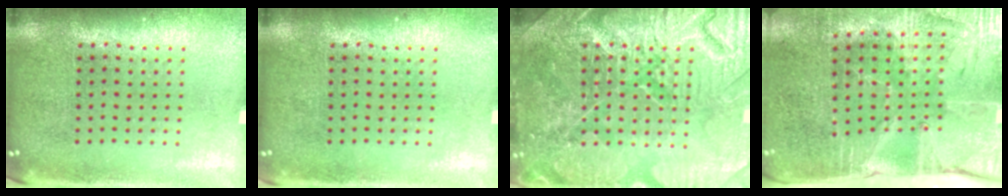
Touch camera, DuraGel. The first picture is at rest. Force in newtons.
{"total": 0.7, "press": 0.7, "slide": 0.1}
{"total": 5.6, "press": 5.6, "slide": 0.6}
{"total": 4.4, "press": 3.7, "slide": 2.4}